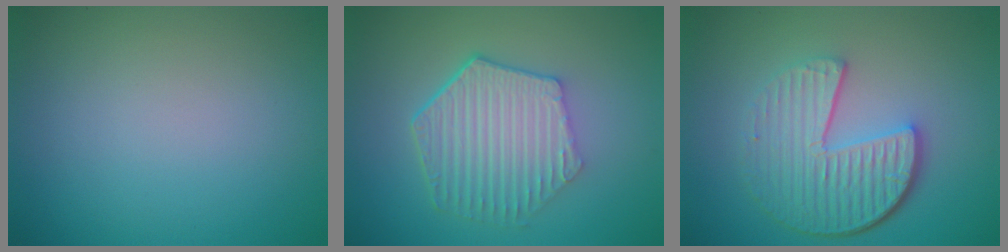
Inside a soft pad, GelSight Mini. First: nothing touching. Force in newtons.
{"total": 6.2, "press": 4.6, "slide": 4.1}
{"total": 6.3, "press": 4.4, "slide": 4.4}